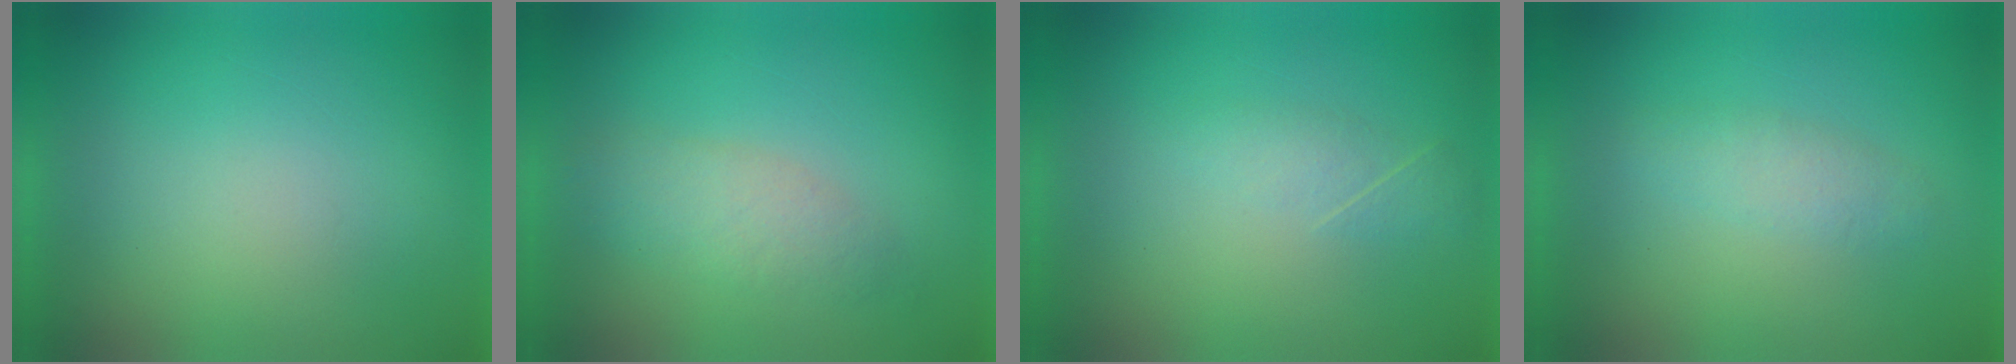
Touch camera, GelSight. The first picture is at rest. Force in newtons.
{"total": 2.9}
{"total": 2.2}
{"total": 2.4}